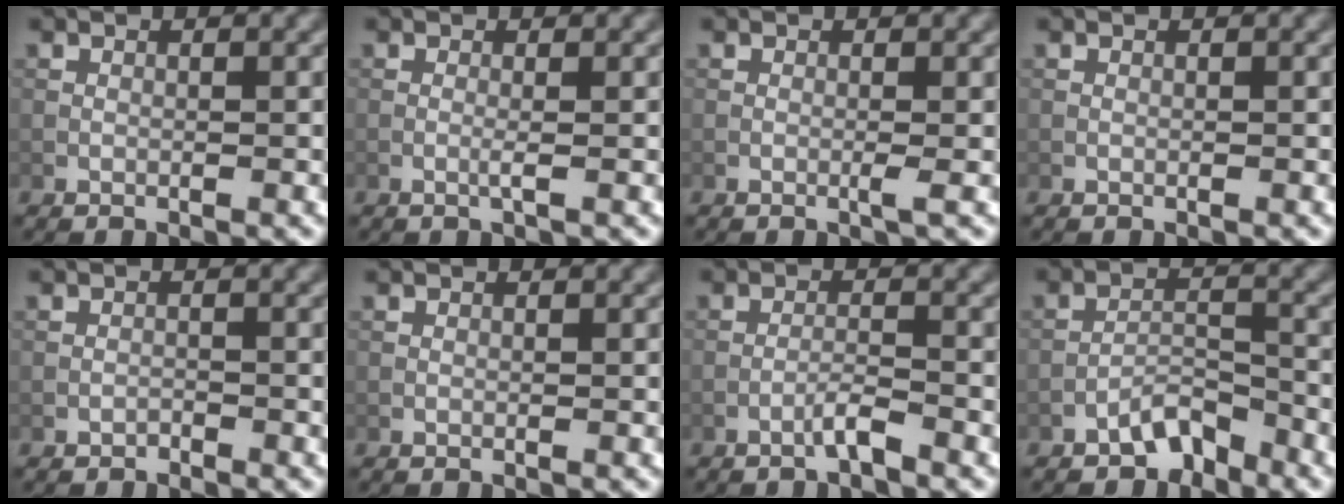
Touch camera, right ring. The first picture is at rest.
{"total": 0.8, "force": [-0.2, 0.0, 0.8], "torque": [-0.016, 0.001, -0.008]}
{"total": 0.7, "force": [-0.2, -0.1, 0.7], "torque": [-0.015, -0.001, -0.007]}
{"total": 0.0}
{"total": 0.6, "force": [-0.5, 0.2, 0.1], "torque": [-0.001, 0.001, -0.011]}
{"total": 0.0}
{"total": 1.7, "force": [-1.3, 0.0, 1.2], "torque": [-0.020, 0.008, -0.028]}
{"total": 3.0, "force": [-2.5, 1.0, 1.4], "torque": [-0.017, 0.015, -0.047]}